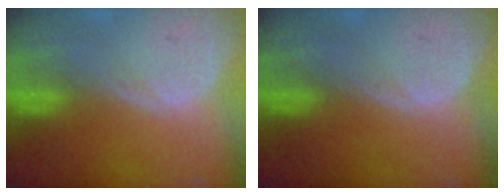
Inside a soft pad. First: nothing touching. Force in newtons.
{"total": 0.0}